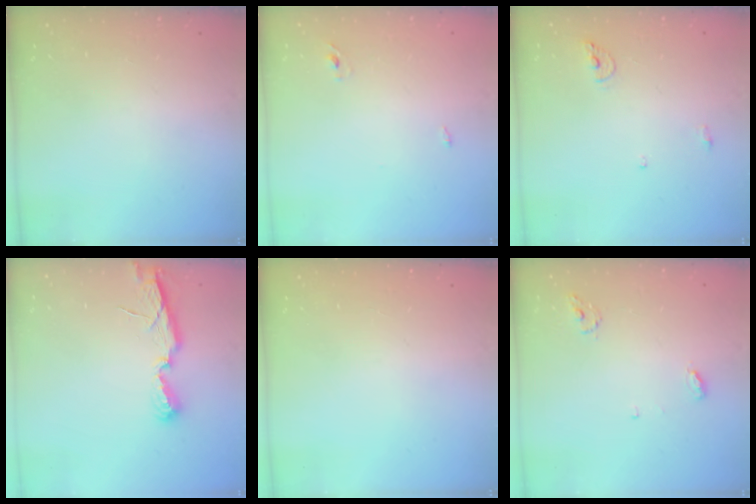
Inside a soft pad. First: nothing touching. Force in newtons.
{"total": 2.4, "press": 2.2, "slide": 1.0}
{"total": 6.3, "press": 6.3, "slide": 0.3}
{"total": 6.5, "press": 6.5, "slide": 0.5}
{"total": 0.0}
{"total": 5.1, "press": 5.1, "slide": 0.4}